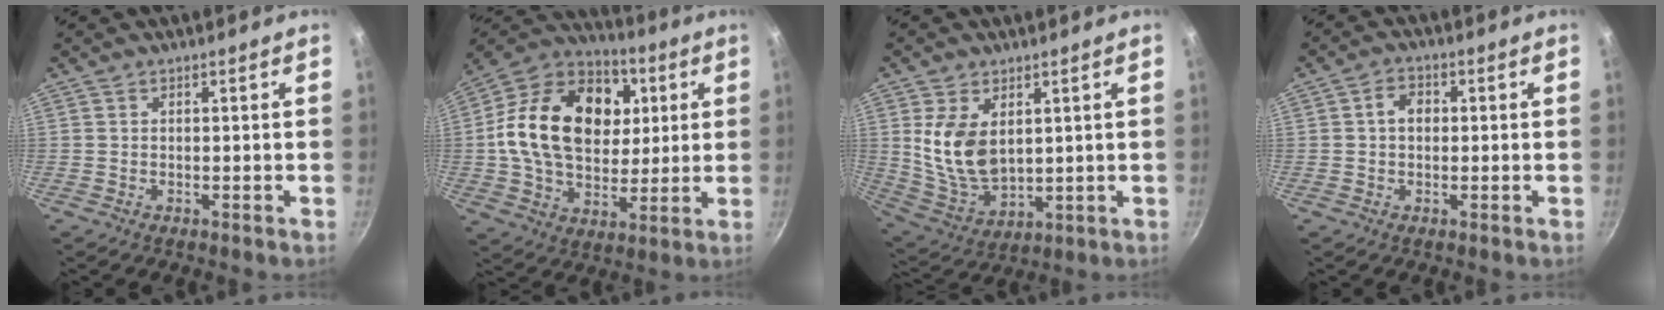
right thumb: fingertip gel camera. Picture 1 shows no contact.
{"total": 24.8, "force": [4.5, 17.7, 16.8], "torque": [-0.266, 0.014, 0.070]}
{"total": 11.9, "force": [2.9, 7.3, 9.0], "torque": [-0.160, -0.031, 0.073]}
{"total": 3.9, "force": [0.4, 3.0, 2.6], "torque": [-0.027, 0.011, 0.001]}